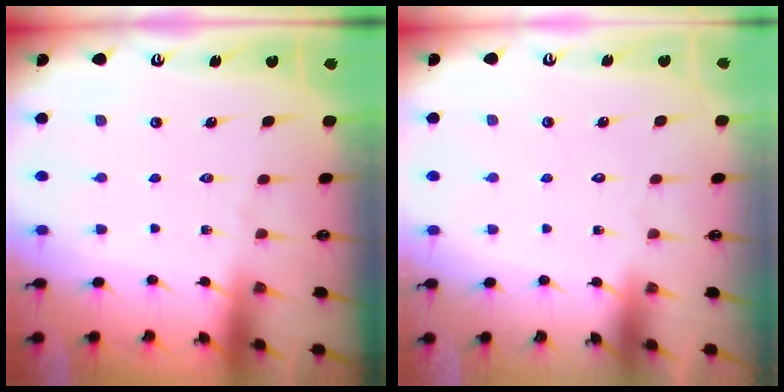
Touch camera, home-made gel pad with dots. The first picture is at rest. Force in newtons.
{"total": 1.7, "press": 1.7, "slide": 0.1}